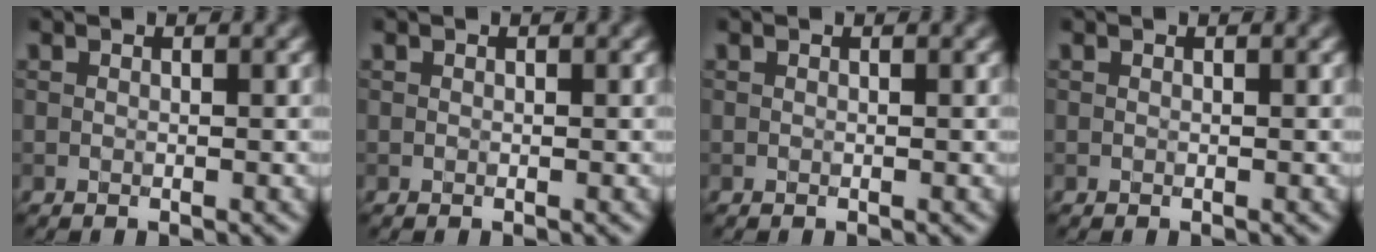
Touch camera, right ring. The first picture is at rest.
{"total": 0.0}
{"total": 0.0}
{"total": 0.0}